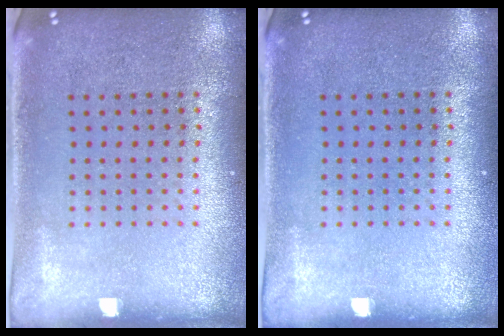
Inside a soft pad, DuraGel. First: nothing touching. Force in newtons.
{"total": 0.0}